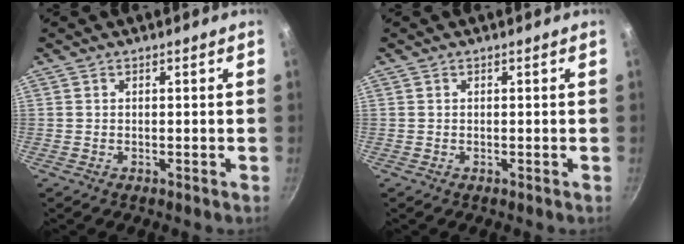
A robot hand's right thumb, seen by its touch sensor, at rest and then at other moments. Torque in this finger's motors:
{"motor_torque": [0.00, 0.00, 0.00, 0.00, 0.02]}